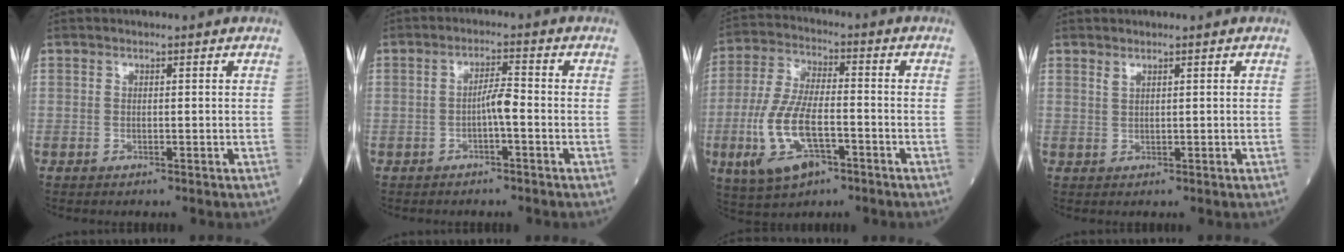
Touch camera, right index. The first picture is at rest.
{"total": 2.9, "force": [-0.9, 0.2, 2.8], "torque": [-0.047, 0.005, -0.015]}
{"total": 12.0, "force": [-4.4, 4.6, 10.2], "torque": [-0.228, -0.005, -0.078]}
{"total": 0.8, "force": [0.7, 0.0, 0.4], "torque": [-0.013, -0.001, 0.019]}